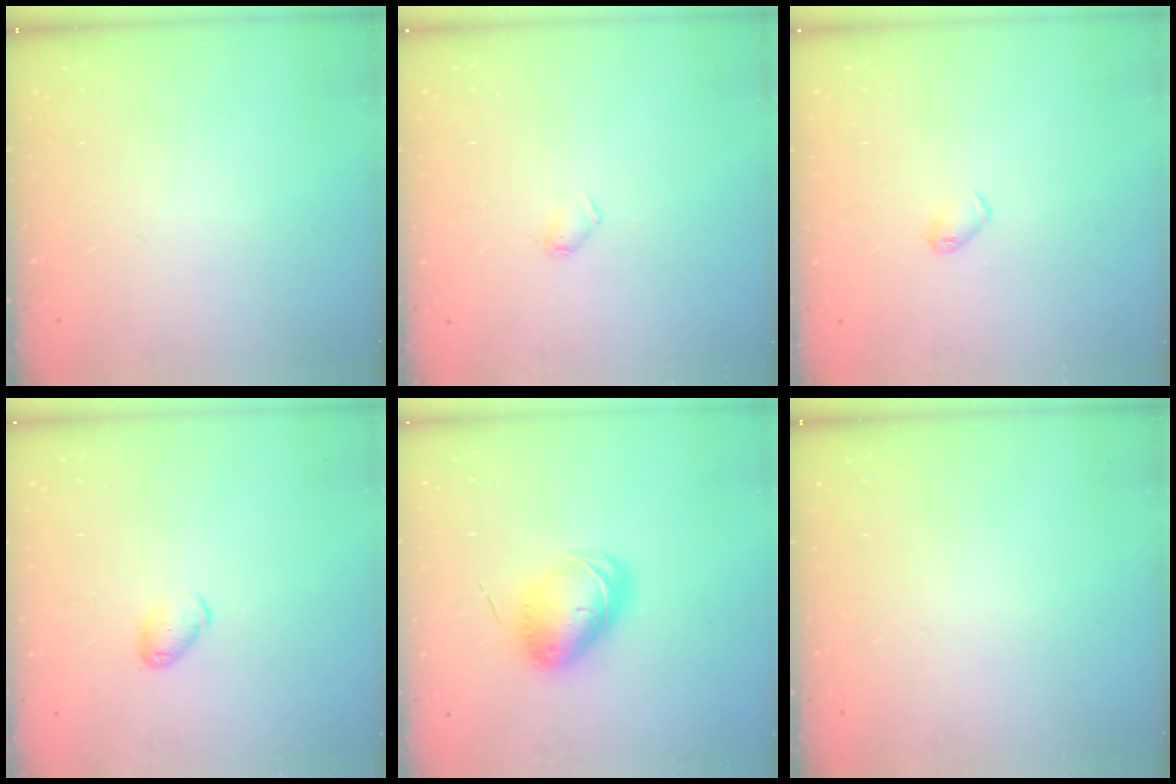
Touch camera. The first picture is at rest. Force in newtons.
{"total": 4.2, "press": 4.1, "slide": 0.8}
{"total": 4.5, "press": 4.4, "slide": 1.0}
{"total": 6.4, "press": 6.4, "slide": 1.0}
{"total": 10.7, "press": 10.4, "slide": 2.5}
{"total": 0.0}